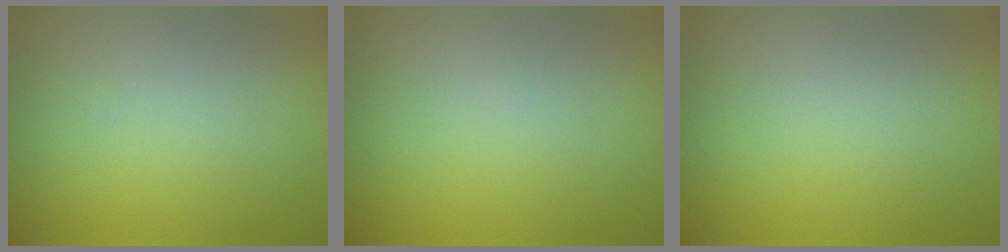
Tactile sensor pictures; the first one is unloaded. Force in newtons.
{"total": 0.0}
{"total": 0.0}